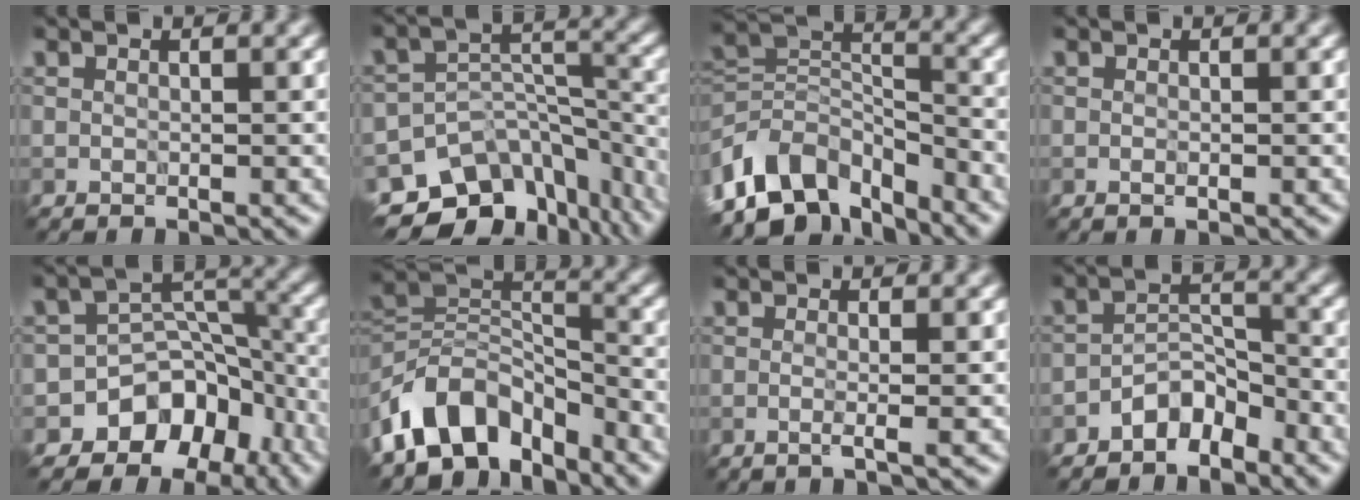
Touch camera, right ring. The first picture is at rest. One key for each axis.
{"total": 12.6, "fx": -9.4, "fy": 7.4, "fz": 3.9, "tx": -0.060, "ty": 0.003, "tz": -0.118}
{"total": 9.1, "fx": -5.6, "fy": 5.3, "fz": 4.9, "tx": -0.079, "ty": 0.002, "tz": -0.115}
{"total": 0.5, "fx": -0.1, "fy": 0.2, "fz": 0.5, "tx": -0.006, "ty": -0.002, "tz": 0.000}
{"total": 6.9, "fx": -4.4, "fy": 5.2, "fz": 1.5, "tx": 0.004, "ty": 0.020, "tz": -0.075}
{"total": 9.5, "fx": -6.1, "fy": 5.4, "fz": 4.7, "tx": -0.070, "ty": 0.008, "tz": -0.123}
{"total": 2.1, "fx": 0.2, "fy": 1.0, "fz": 1.9, "tx": -0.010, "ty": -0.001, "tz": -0.020}
{"total": 3.3, "fx": -2.6, "fy": 1.6, "fz": 1.4, "tx": -0.019, "ty": 0.017, "tz": -0.051}